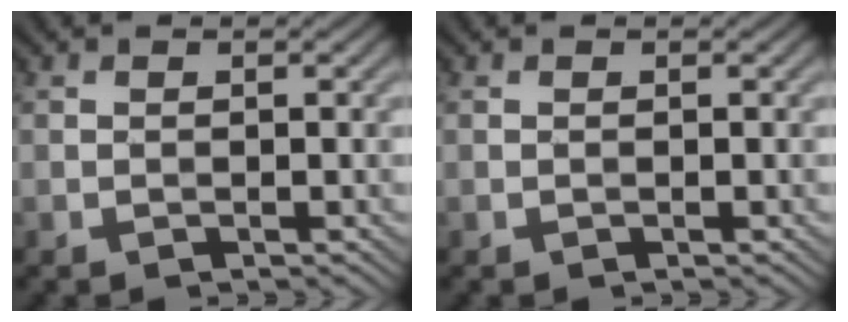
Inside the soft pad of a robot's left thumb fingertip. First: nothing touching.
{"total": 0.0}